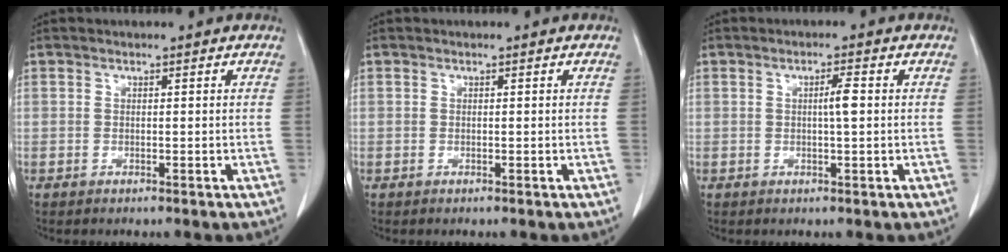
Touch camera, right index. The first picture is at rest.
{"total": 0.0}
{"total": 2.4, "force": [0.2, 0.1, 2.4], "torque": [-0.042, 0.001, 0.002]}